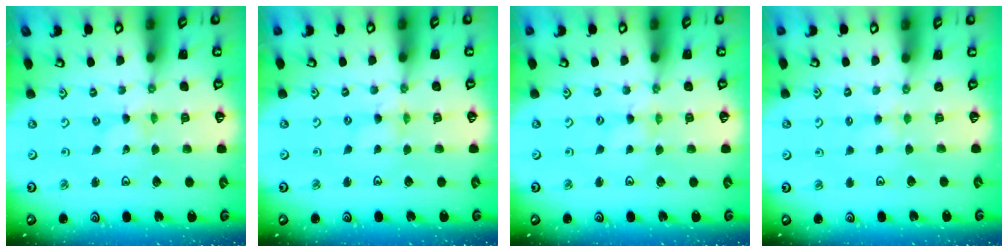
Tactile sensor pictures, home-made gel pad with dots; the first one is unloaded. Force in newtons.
{"total": 1.3, "press": 1.3, "slide": 0.2}
{"total": 1.1, "press": 1.0, "slide": 0.1}
{"total": 1.8, "press": 1.8, "slide": 0.4}